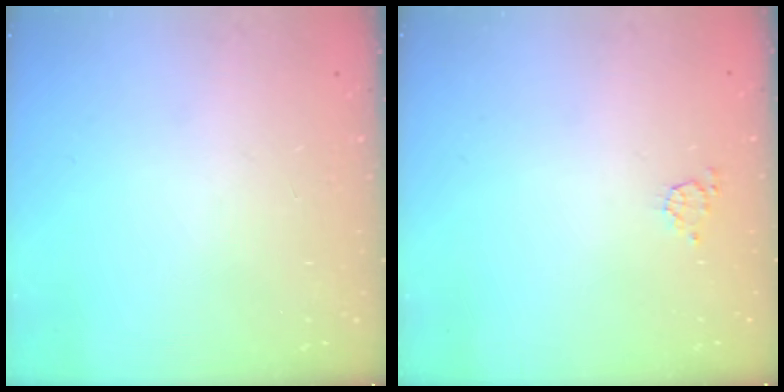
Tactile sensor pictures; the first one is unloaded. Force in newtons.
{"total": 3.3, "press": 3.3, "slide": 0.3}